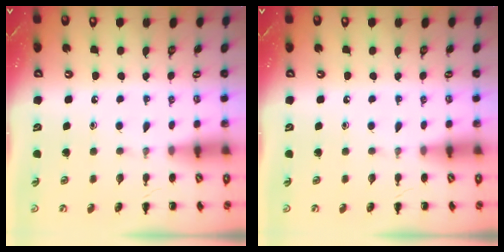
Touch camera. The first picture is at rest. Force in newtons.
{"total": 0.0}